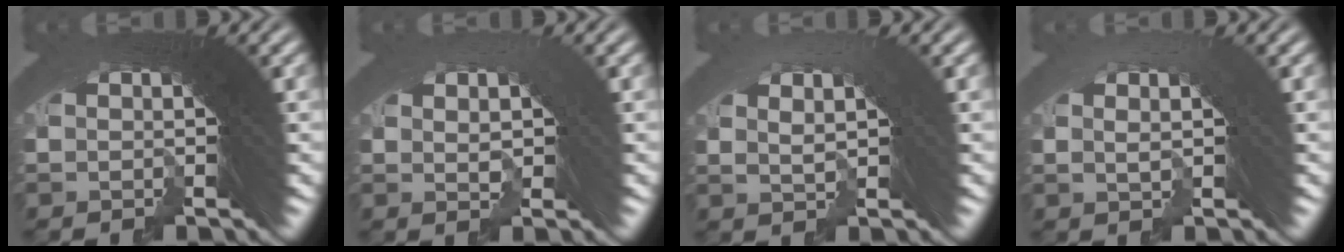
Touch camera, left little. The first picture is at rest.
{"total": 1.6, "force": [0.7, 0.5, 1.3], "torque": [-0.002, 0.012, 0.011]}
{"total": 1.3, "force": [0.5, -0.2, 1.2], "torque": [0.004, 0.011, 0.016]}
{"total": 1.0, "force": [0.3, -0.1, 1.0], "torque": [0.011, 0.016, 0.005]}